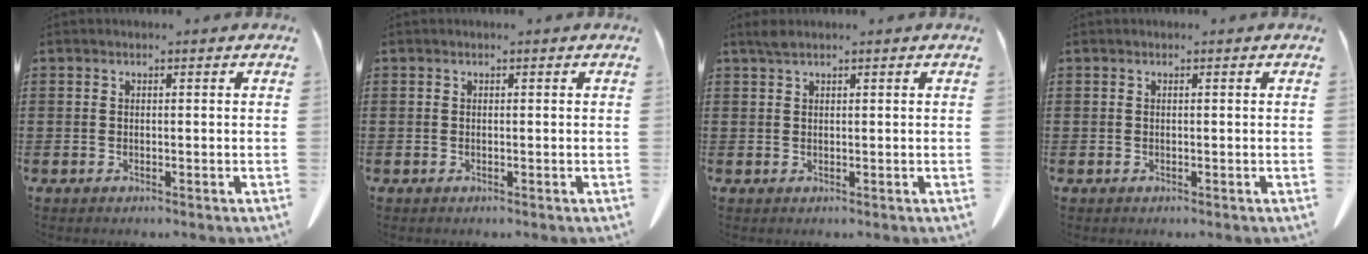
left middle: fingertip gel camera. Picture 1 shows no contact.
{"total": 0.0}
{"total": 1.2, "force": [0.9, 0.2, 0.8], "torque": [-0.018, 0.001, 0.016]}
{"total": 0.0}